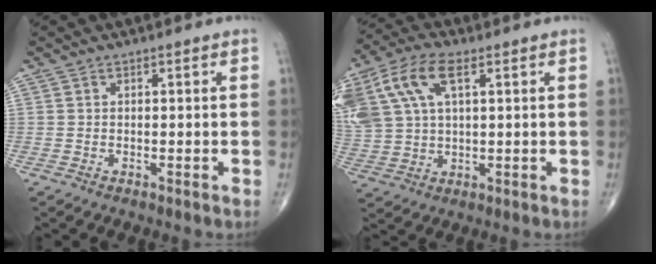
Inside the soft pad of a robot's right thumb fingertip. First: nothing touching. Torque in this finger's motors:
{"motor_torque": [0.82, 1.32, 1.64, 0.72, 0.36]}